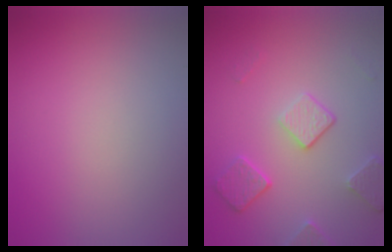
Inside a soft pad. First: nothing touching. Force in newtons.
{"total": 4.0, "press": 3.2, "slide": 2.5}